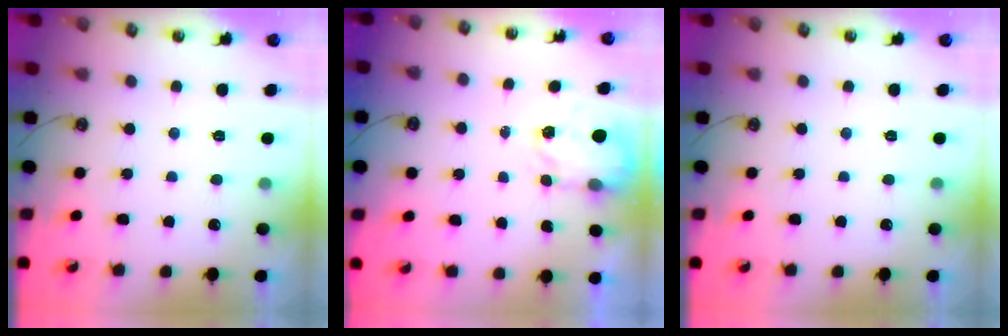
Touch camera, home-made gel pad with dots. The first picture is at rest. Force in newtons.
{"total": 4.0, "press": 3.9, "slide": 0.6}
{"total": 0.0}